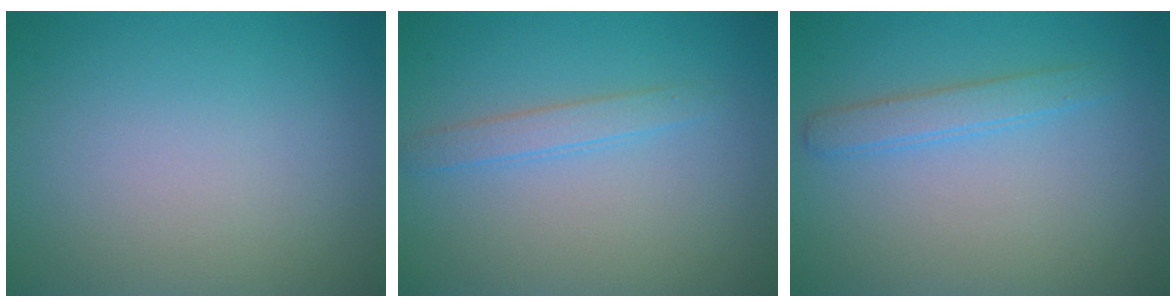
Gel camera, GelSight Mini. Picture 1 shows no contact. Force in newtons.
{"total": 1.7, "press": 1.7, "slide": 0.0}
{"total": 2.0, "press": 2.0, "slide": 0.0}